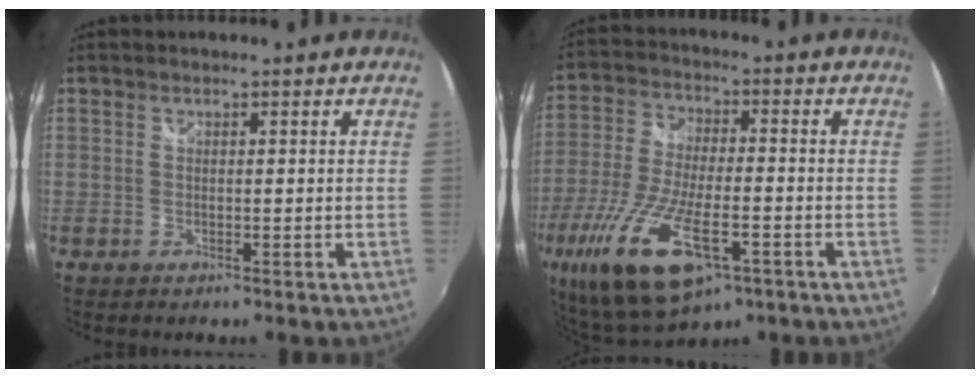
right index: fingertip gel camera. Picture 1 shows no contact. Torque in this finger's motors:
{"motor_torque": [1.93, -0.22, 0.99, 0.21]}